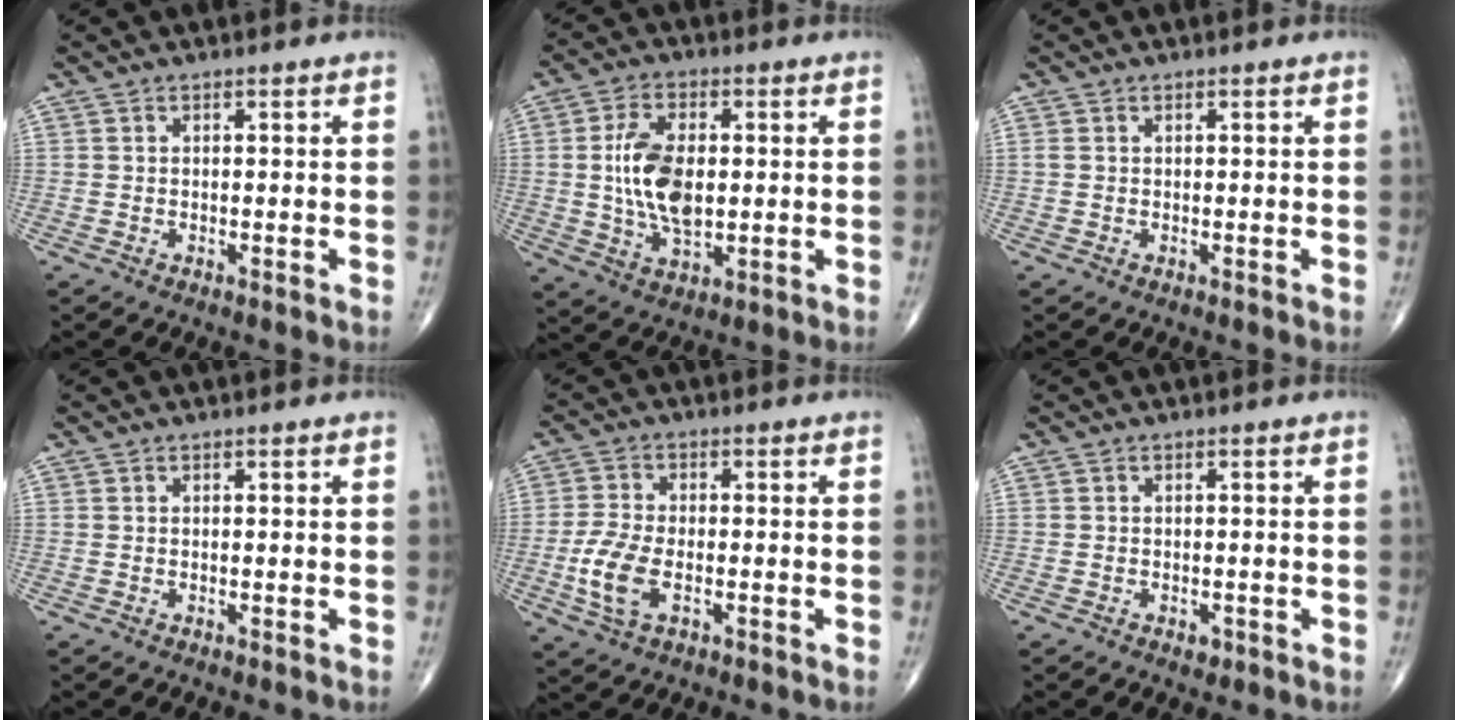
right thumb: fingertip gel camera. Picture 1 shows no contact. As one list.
[{"total": 11.7, "force": [0.5, 6.3, 9.8], "torque": [-0.183, -0.004, 0.015]}, {"total": 0.6, "force": [0.2, 0.4, 0.4], "torque": [-0.013, 0.007, 0.005]}, {"total": 0.0}, {"total": 7.6, "force": [-2.1, 4.0, 6.2], "torque": [-0.141, 0.003, -0.039]}, {"total": 1.1, "force": [-0.6, 0.7, 0.5], "torque": [-0.004, 0.001, -0.007]}]